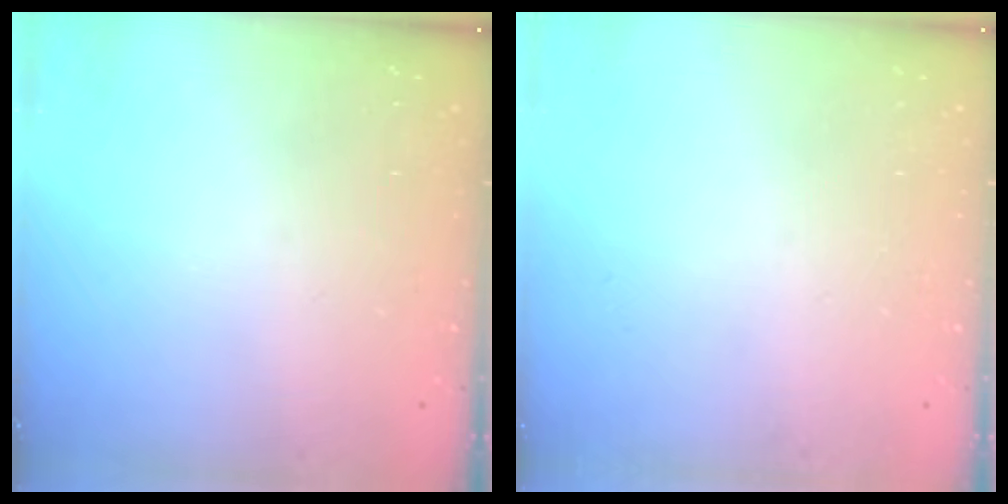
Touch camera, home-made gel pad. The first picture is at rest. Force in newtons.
{"total": 0.0}